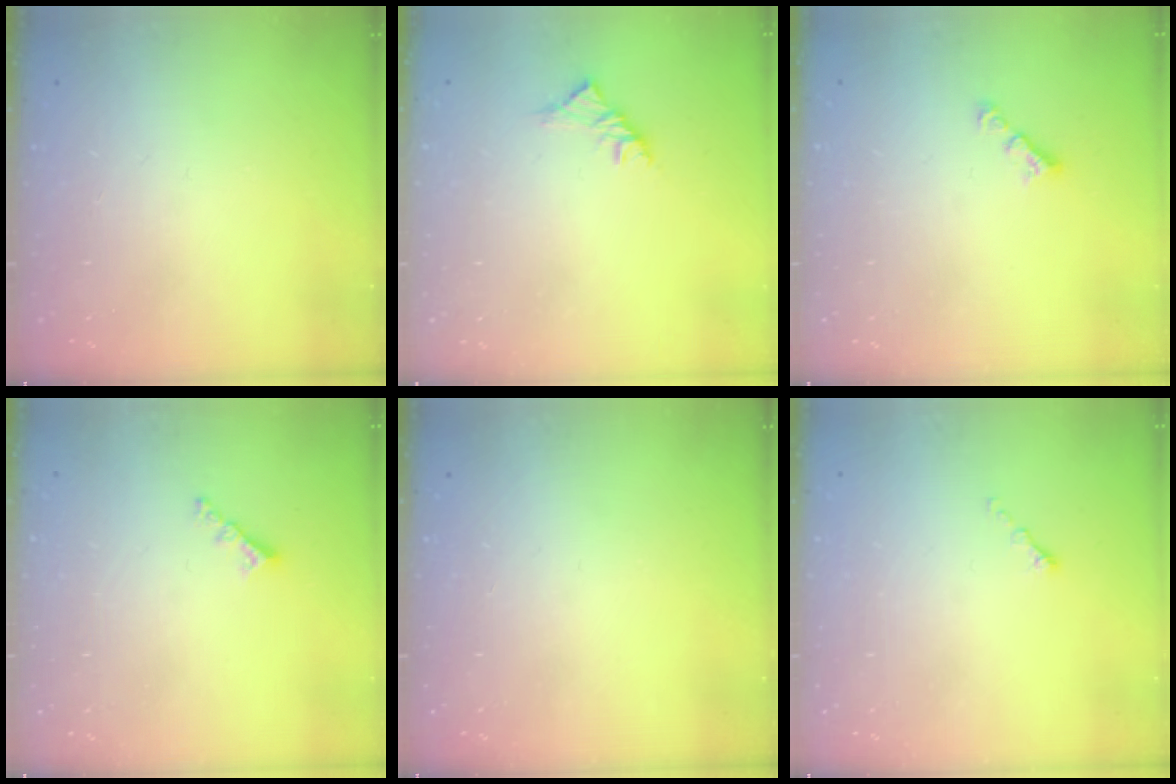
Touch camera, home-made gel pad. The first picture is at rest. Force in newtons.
{"total": 3.5, "press": 3.4, "slide": 1.1}
{"total": 3.1, "press": 3.1, "slide": 0.1}
{"total": 2.9, "press": 2.9, "slide": 0.5}
{"total": 0.0}
{"total": 0.0}